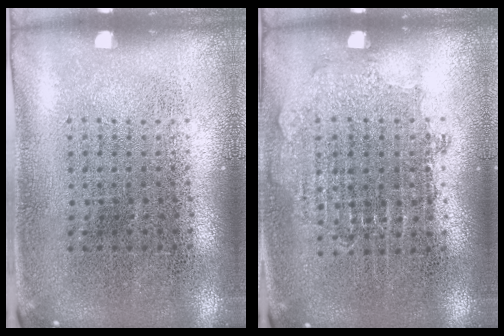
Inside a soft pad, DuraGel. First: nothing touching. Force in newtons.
{"total": 0.8, "press": 0.8, "slide": 0.3}